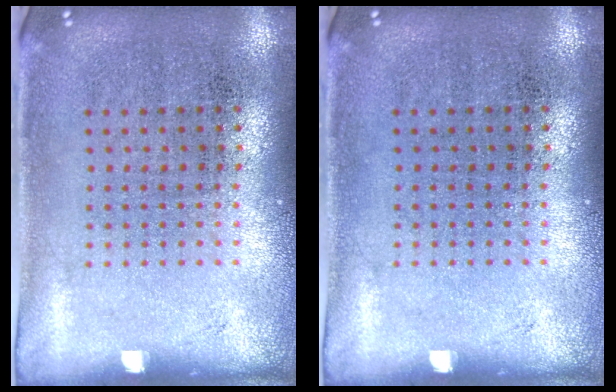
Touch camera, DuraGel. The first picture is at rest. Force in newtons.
{"total": 0.0}